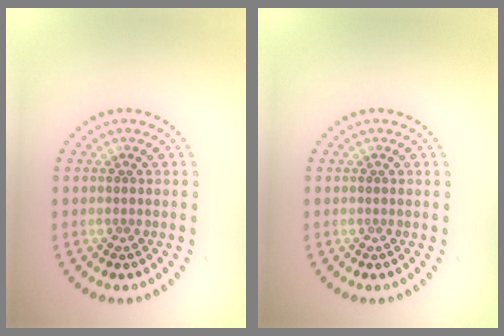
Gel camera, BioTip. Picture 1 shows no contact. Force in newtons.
{"total": 0.0}